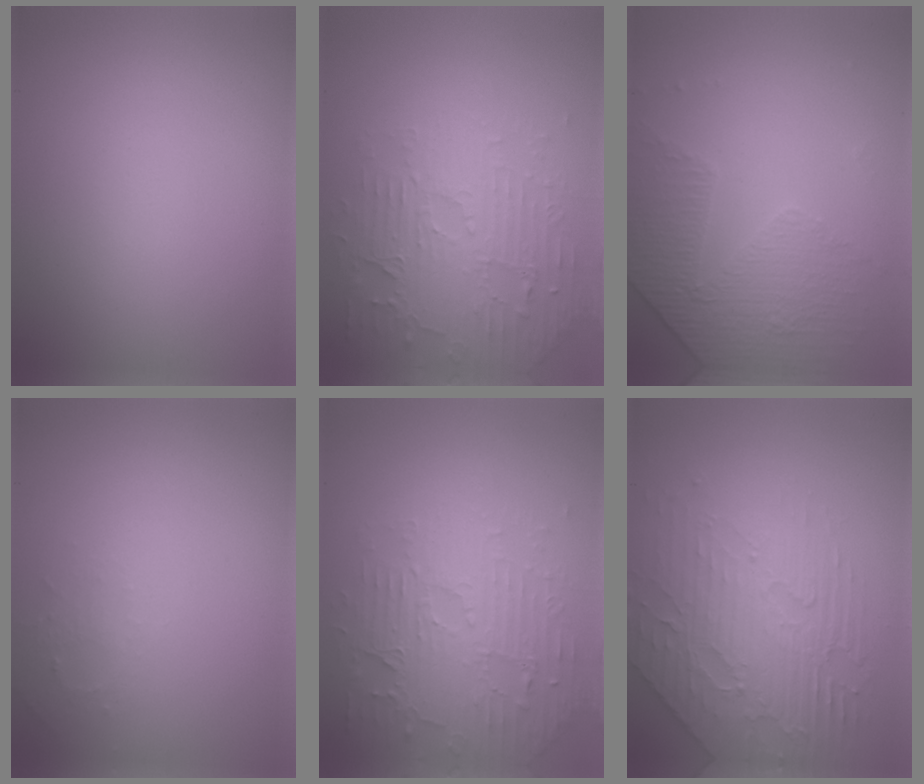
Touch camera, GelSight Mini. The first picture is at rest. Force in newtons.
{"total": 4.3, "press": 3.7, "slide": 2.1}
{"total": 4.7, "press": 3.1, "slide": 3.5}
{"total": 1.2, "press": 1.2, "slide": 0.3}
{"total": 4.3, "press": 3.7, "slide": 2.1}
{"total": 5.0, "press": 4.4, "slide": 2.5}